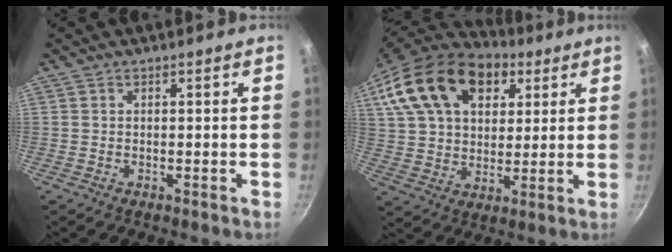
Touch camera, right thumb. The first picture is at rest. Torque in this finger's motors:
{"motor_torque": [-0.95, 3.31, 0.95, -0.66, 0.44]}